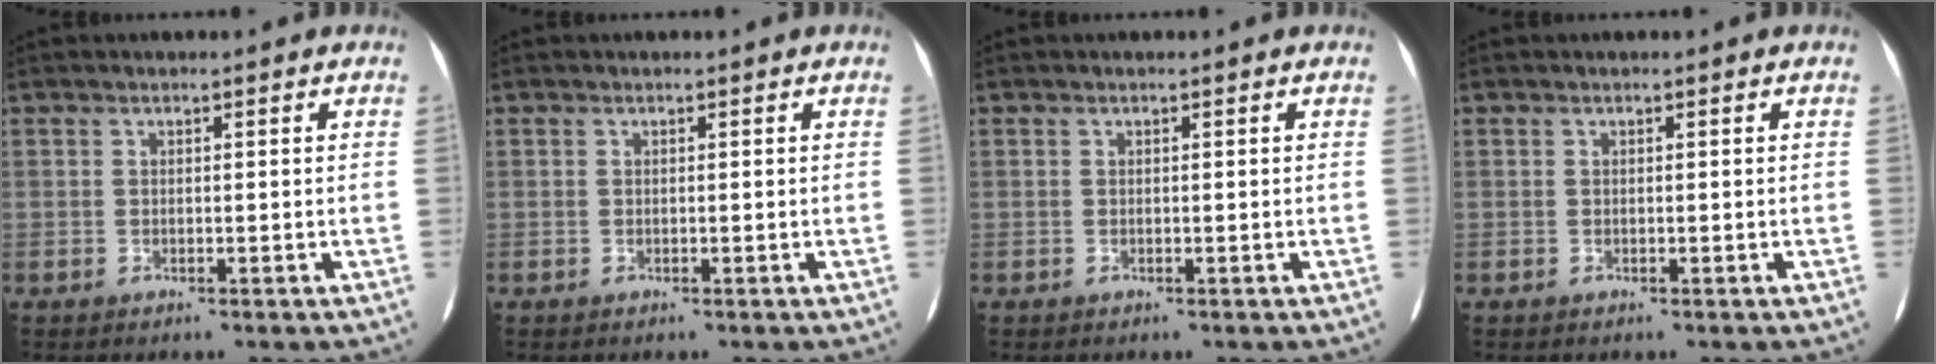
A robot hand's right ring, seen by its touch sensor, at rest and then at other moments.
{"total": 0.0}
{"total": 0.0}
{"total": 0.0}